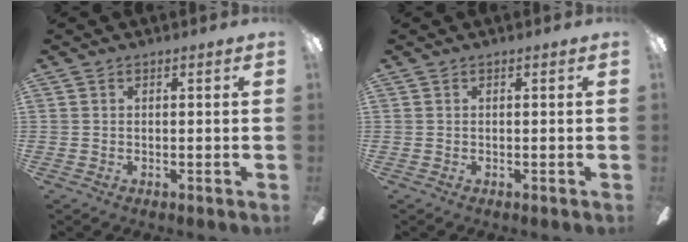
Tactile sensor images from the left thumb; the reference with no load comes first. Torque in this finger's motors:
{"motor_torque": [0.00, 0.00, 0.05, -0.02, 0.00]}